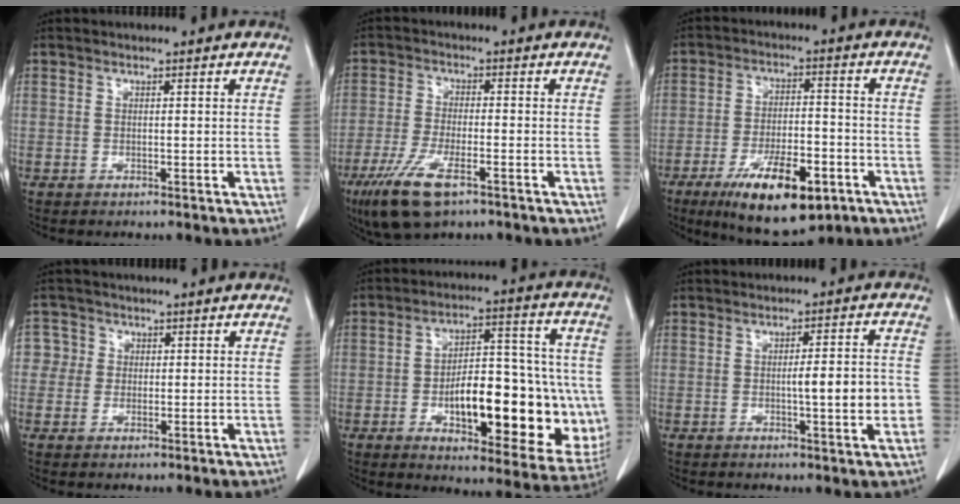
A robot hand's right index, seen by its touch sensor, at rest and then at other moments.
{"total": 9.5, "force": [-5.6, 2.5, 7.2], "torque": [-0.145, -0.021, -0.097]}
{"total": 14.2, "force": [-7.6, 4.7, 11.0], "torque": [-0.189, -0.012, -0.115]}
{"total": 3.0, "force": [0.5, 3.0, -0.1], "torque": [0.019, 0.010, 0.006]}
{"total": 21.9, "force": [-4.0, 8.2, 20.0], "torque": [-0.230, 0.028, -0.034]}
{"total": 6.5, "force": [-1.1, 0.4, 6.4], "torque": [-0.092, 0.004, -0.014]}